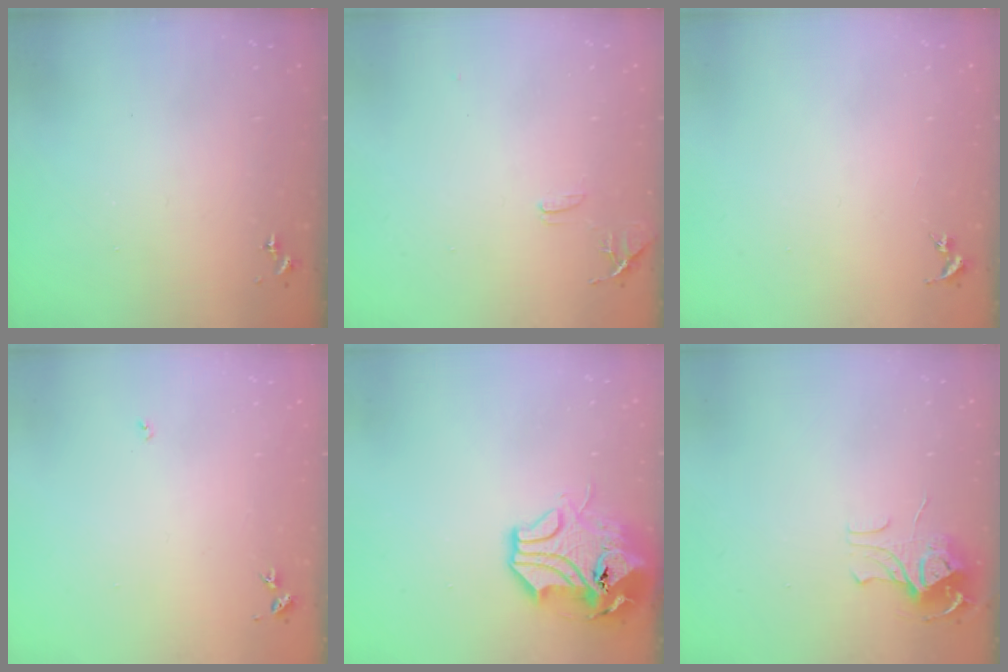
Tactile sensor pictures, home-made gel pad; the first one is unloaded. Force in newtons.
{"total": 7.7, "press": 7.7, "slide": 0.7}
{"total": 0.0}
{"total": 3.0, "press": 3.0, "slide": 0.4}
{"total": 13.8, "press": 13.6, "slide": 2.0}
{"total": 8.8, "press": 8.8, "slide": 0.7}